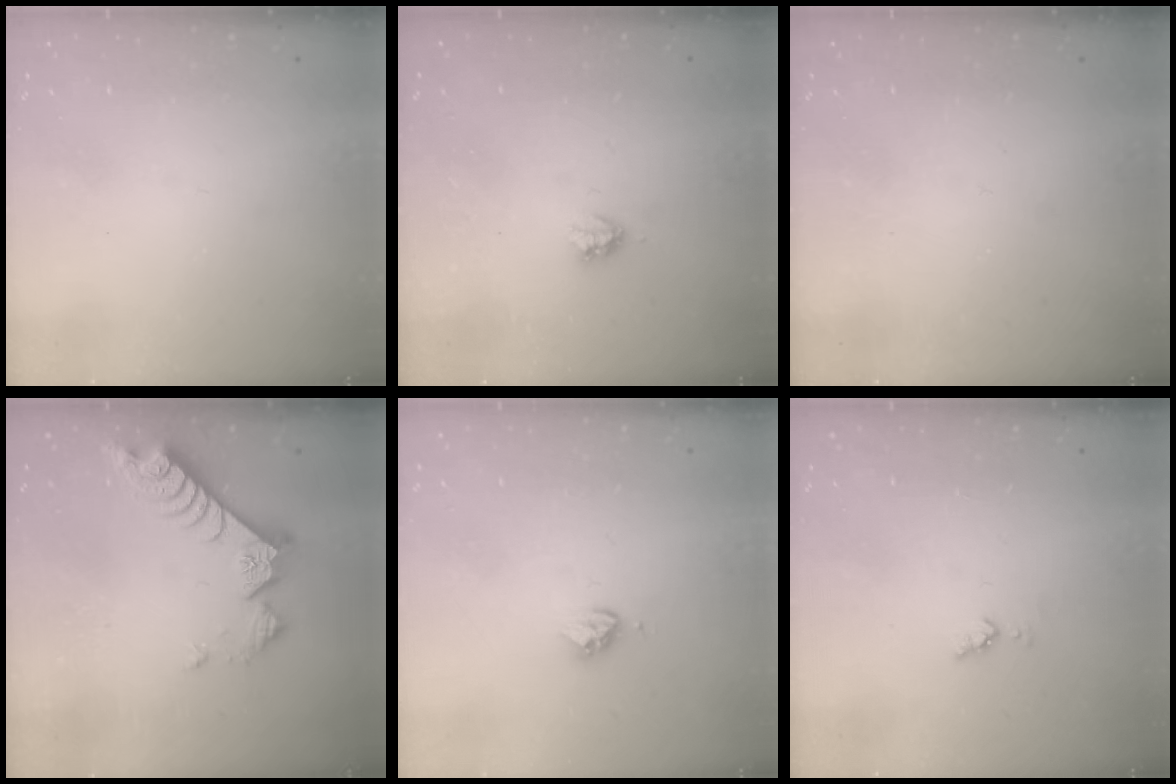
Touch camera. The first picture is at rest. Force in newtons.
{"total": 2.9, "press": 2.9, "slide": 0.5}
{"total": 0.0}
{"total": 8.0, "press": 8.0, "slide": 0.8}
{"total": 3.6, "press": 3.5, "slide": 0.7}
{"total": 3.3, "press": 3.2, "slide": 0.7}